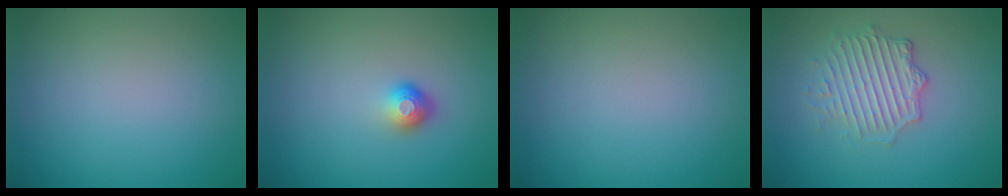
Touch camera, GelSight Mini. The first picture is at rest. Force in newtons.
{"total": 1.9, "press": 1.3, "slide": 1.4}
{"total": 0.0}
{"total": 3.7, "press": 3.2, "slide": 1.8}